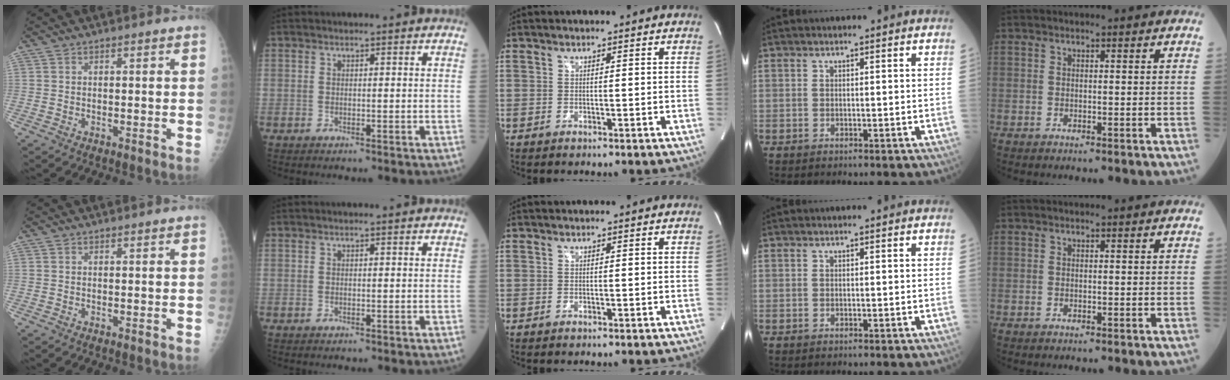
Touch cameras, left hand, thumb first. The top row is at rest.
{}